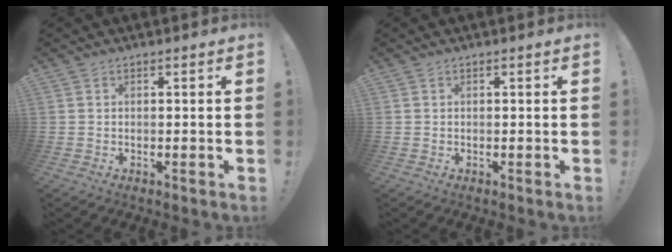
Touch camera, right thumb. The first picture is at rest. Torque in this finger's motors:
{"motor_torque": [0.00, 0.00, -0.12, 0.12, 0.00]}